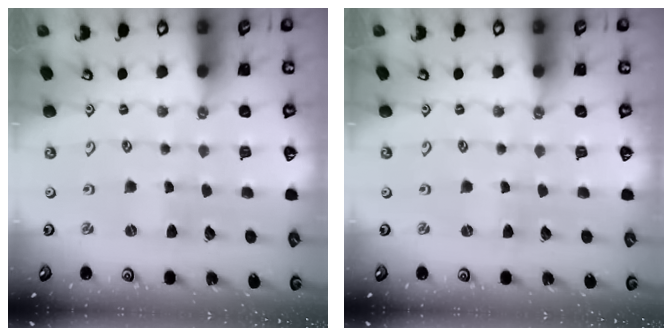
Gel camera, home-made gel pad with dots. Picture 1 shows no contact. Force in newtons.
{"total": 0.0}